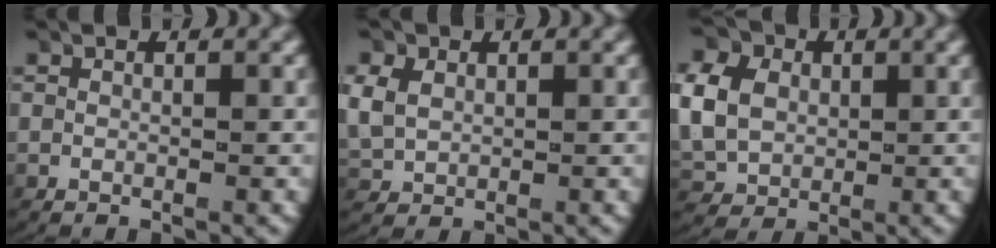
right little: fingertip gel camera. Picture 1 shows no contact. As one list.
[{"total": 3.3, "force": [0.6, 3.0, 1.4], "torque": [-0.049, -0.002, 0.020]}, {"total": 6.8, "force": [0.7, 5.9, 3.2], "torque": [-0.087, -0.008, 0.017]}]